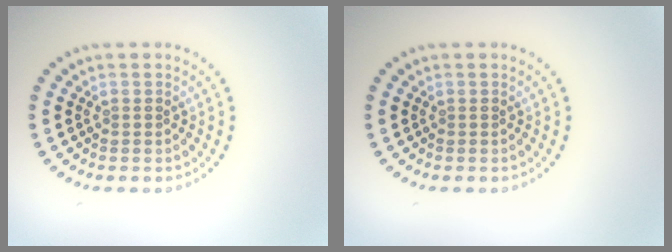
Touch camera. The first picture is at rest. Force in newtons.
{"total": 0.0}